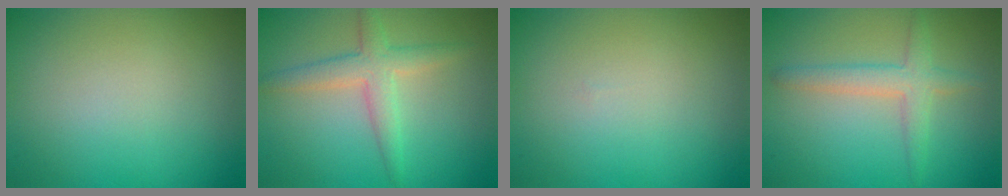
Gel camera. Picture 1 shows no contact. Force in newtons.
{"total": 3.3, "press": 3.3, "slide": 0.1}
{"total": 0.0}
{"total": 2.9, "press": 2.9, "slide": 0.2}